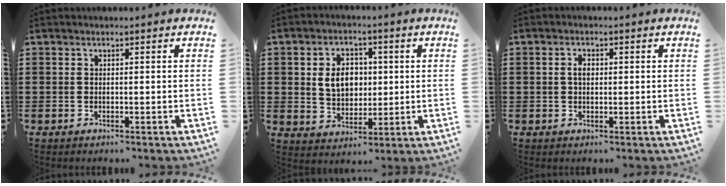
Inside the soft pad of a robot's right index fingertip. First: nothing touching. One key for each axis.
{"total": 6.5, "fx": 0.8, "fy": 5.0, "fz": 4.0, "tx": -0.077, "ty": 0.012, "tz": 0.008}
{"total": 2.0, "fx": 0.3, "fy": 1.1, "fz": 1.6, "tx": -0.034, "ty": 0.008, "tz": 0.003}